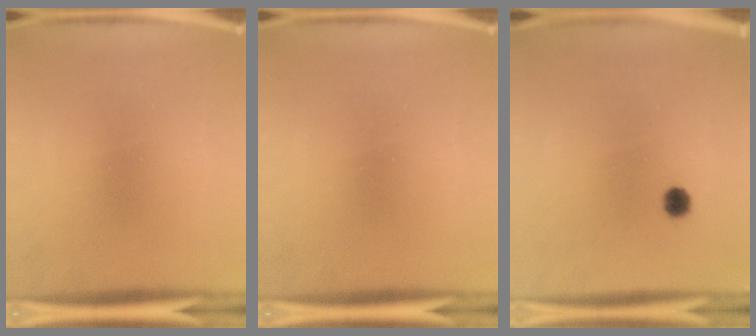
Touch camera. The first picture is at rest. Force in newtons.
{"total": 0.0}
{"total": 1.9}